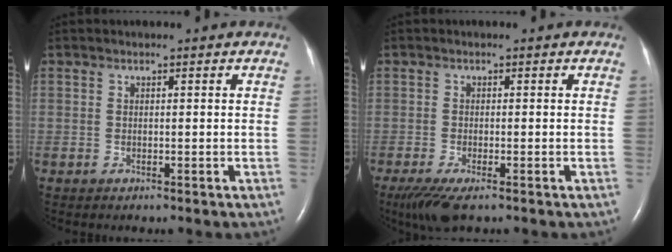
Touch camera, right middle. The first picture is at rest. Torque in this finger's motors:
{"motor_torque": [0.51, -0.41, 0.07, 0.04]}